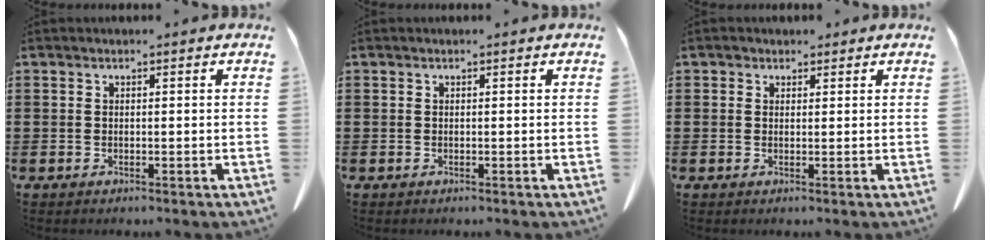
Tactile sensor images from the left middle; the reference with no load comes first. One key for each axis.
{"total": 0.0}
{"total": 1.2, "fx": 0.9, "fy": 0.8, "fz": 0.2, "tx": 0.000, "ty": -0.002, "tz": 0.016}